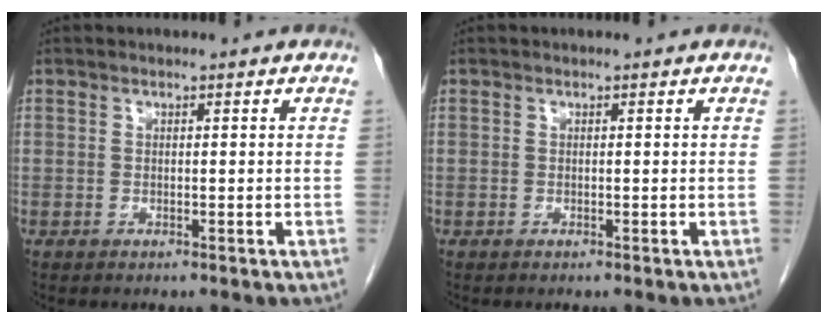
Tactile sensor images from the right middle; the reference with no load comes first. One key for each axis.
{"total": 0.0}